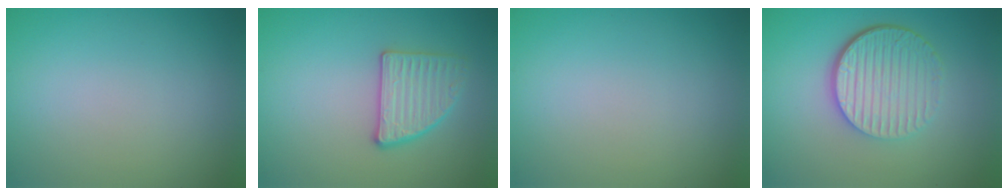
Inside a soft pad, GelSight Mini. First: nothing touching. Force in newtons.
{"total": 2.8, "press": 2.8, "slide": 0.3}
{"total": 0.0}
{"total": 6.0, "press": 4.2, "slide": 4.3}